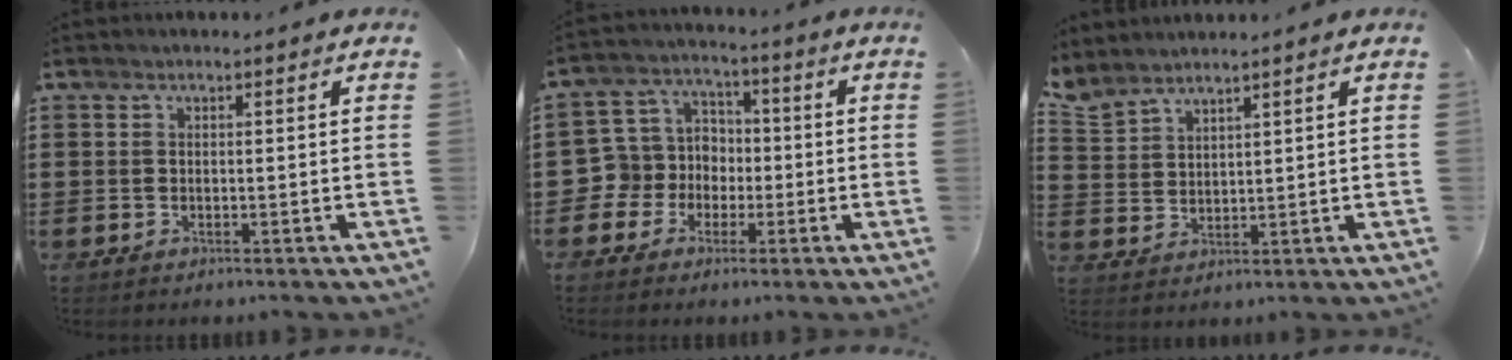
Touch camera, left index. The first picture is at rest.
{"total": 6.6, "force": [-1.3, 6.4, 0.7], "torque": [-0.066, -0.003, -0.030]}
{"total": 3.5, "force": [3.3, 0.9, 0.5], "torque": [-0.023, -0.007, 0.063]}